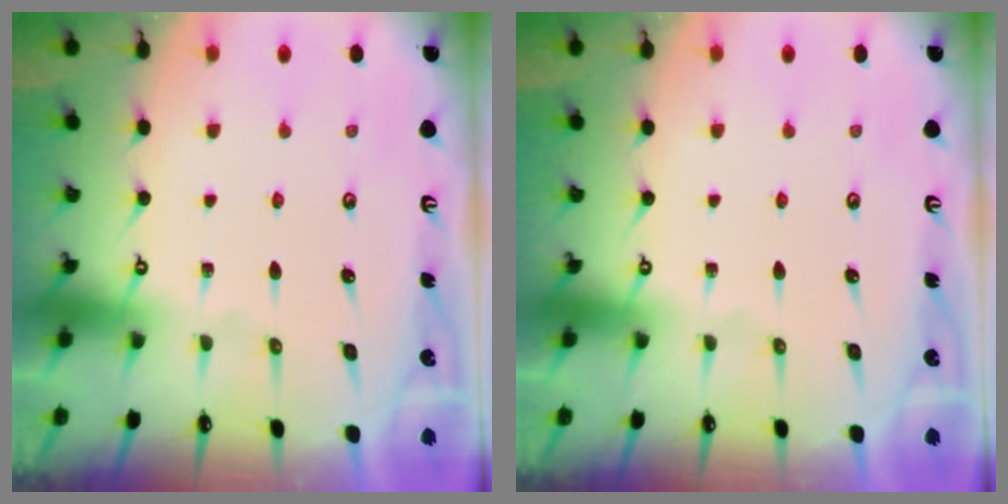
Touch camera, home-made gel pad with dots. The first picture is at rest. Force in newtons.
{"total": 0.0}